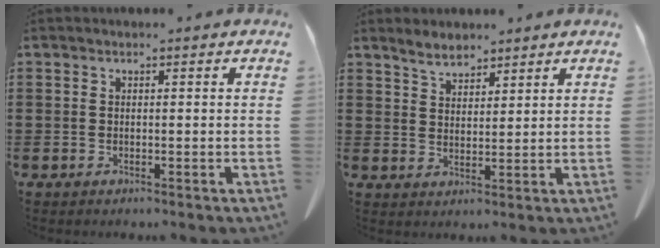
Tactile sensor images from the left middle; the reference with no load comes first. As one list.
[{"total": 3.7, "force": [3.3, 1.5, 1.0], "torque": [-0.031, 0.000, 0.063]}]